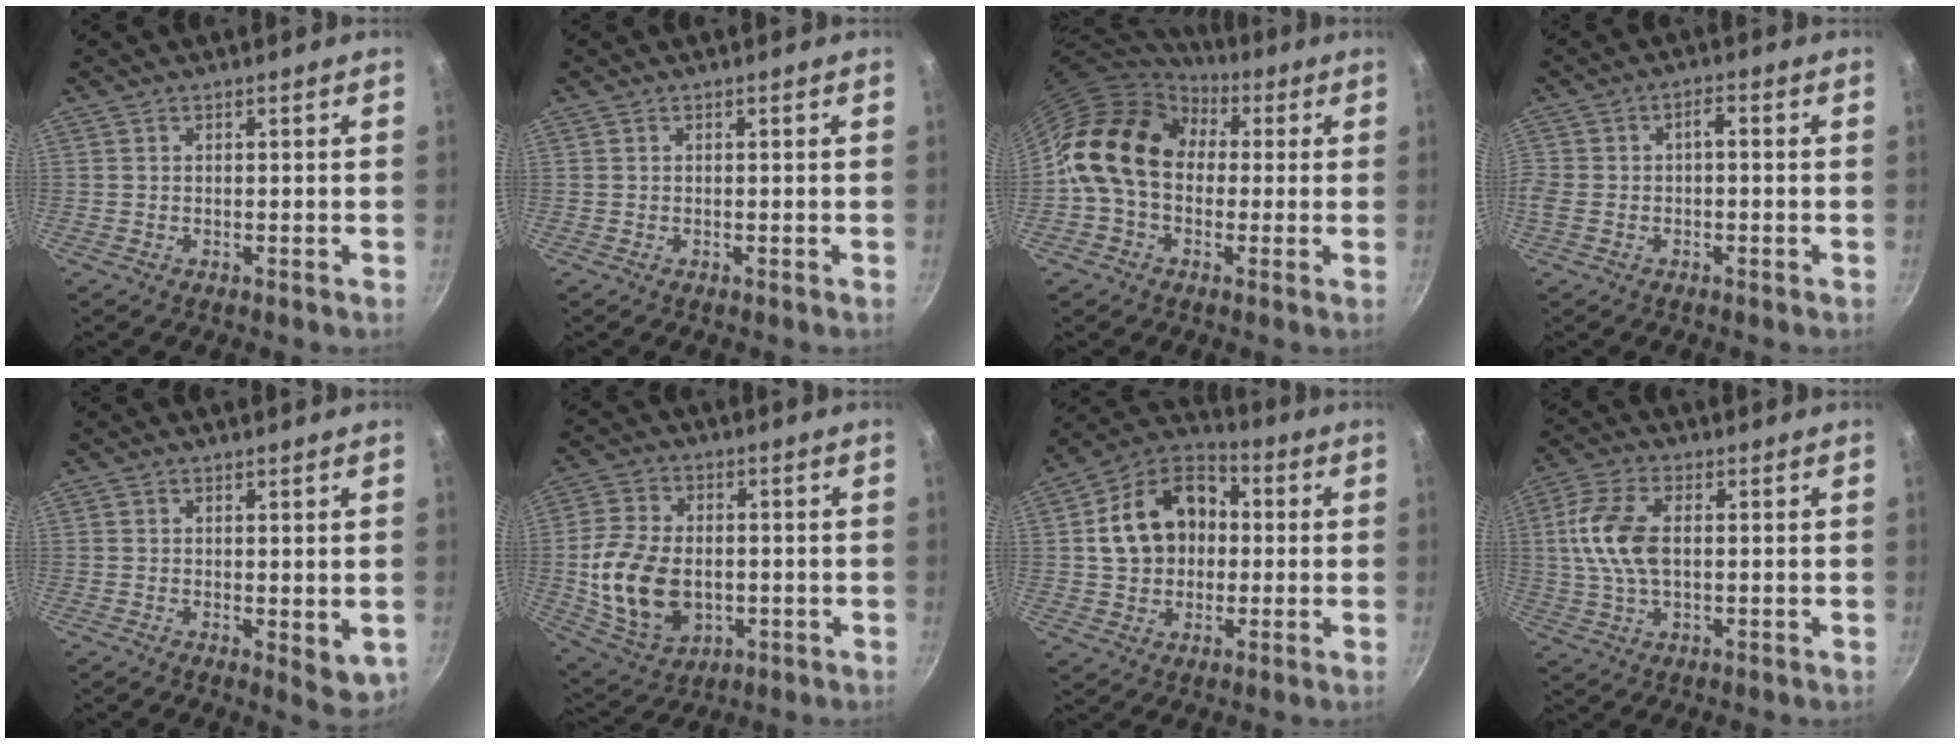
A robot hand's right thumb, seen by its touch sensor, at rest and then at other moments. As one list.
[{"total": 0.0}, {"total": 16.0, "force": [2.9, 12.0, 10.1], "torque": [-0.149, 0.027, 0.033]}, {"total": 4.9, "force": [-1.1, 3.0, 3.7], "torque": [-0.060, 0.021, -0.025]}, {"total": 4.6, "force": [0.6, 2.3, 3.9], "torque": [-0.048, -0.008, 0.013]}, {"total": 15.7, "force": [-1.8, 10.8, 11.2], "torque": [-0.200, 0.000, -0.022]}, {"total": 16.4, "force": [1.5, 12.8, 10.2], "torque": [-0.149, 0.036, 0.015]}, {"total": 10.6, "force": [1.0, 5.9, 8.7], "torque": [-0.175, 0.012, 0.013]}]